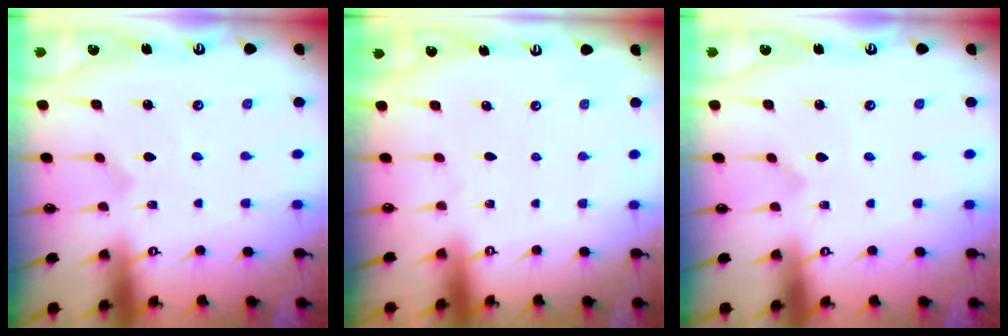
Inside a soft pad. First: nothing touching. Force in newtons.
{"total": 0.0}
{"total": 1.0, "press": 1.0, "slide": 0.0}